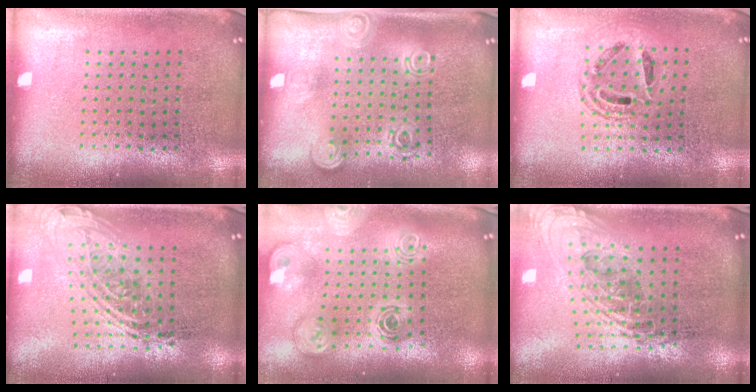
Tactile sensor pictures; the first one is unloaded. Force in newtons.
{"total": 1.9, "press": 1.4, "slide": 1.3}
{"total": 1.4, "press": 1.2, "slide": 0.7}
{"total": 2.1, "press": 1.5, "slide": 1.4}
{"total": 2.8, "press": 2.0, "slide": 2.0}
{"total": 2.2, "press": 1.6, "slide": 1.6}